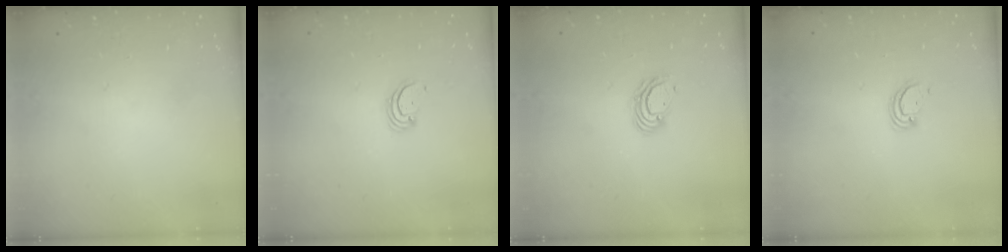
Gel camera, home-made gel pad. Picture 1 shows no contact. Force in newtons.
{"total": 2.5, "press": 2.5, "slide": 0.2}
{"total": 5.1, "press": 5.1, "slide": 0.2}
{"total": 2.9, "press": 2.8, "slide": 0.2}